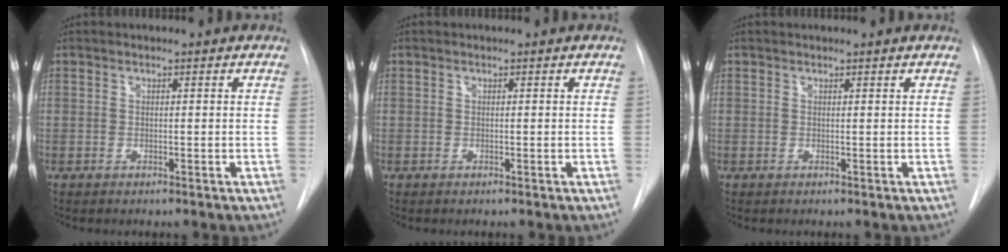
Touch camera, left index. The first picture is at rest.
{"total": 0.0}
{"total": 0.8, "force": [0.7, -0.1, 0.3], "torque": [-0.008, 0.007, 0.015]}